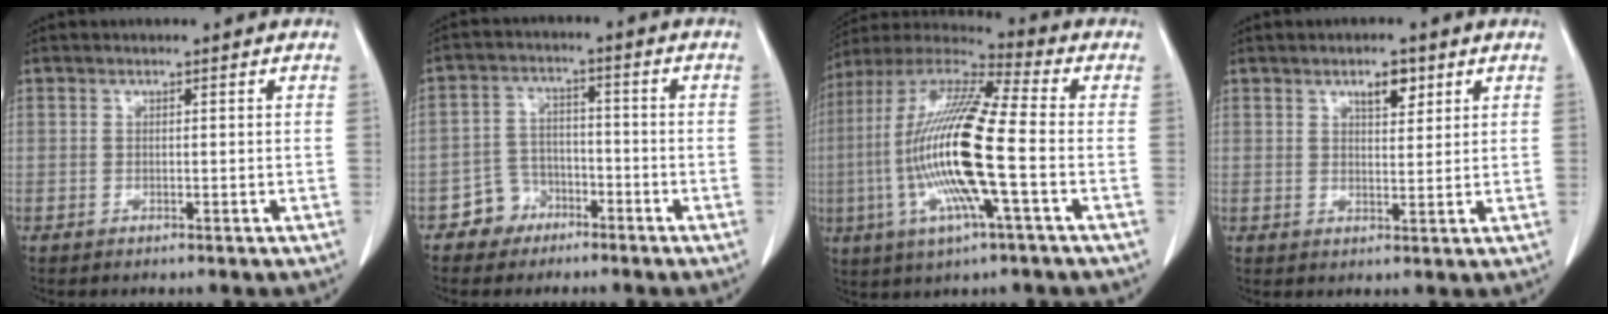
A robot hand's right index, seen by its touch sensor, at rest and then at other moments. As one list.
[{"total": 5.1, "force": [-3.2, 3.9, 0.3], "torque": [-0.002, 0.014, -0.054]}, {"total": 18.4, "force": [-3.2, 1.5, 18.1], "torque": [-0.375, -0.007, -0.070]}, {"total": 3.8, "force": [2.2, 1.4, 2.7], "torque": [-0.043, -0.001, 0.035]}]